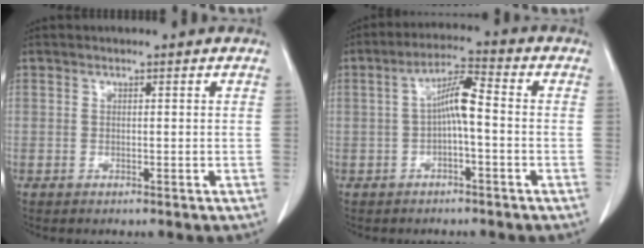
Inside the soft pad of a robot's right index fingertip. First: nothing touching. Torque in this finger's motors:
{"motor_torque": [0.89, -0.05, 0.15, 0.09]}